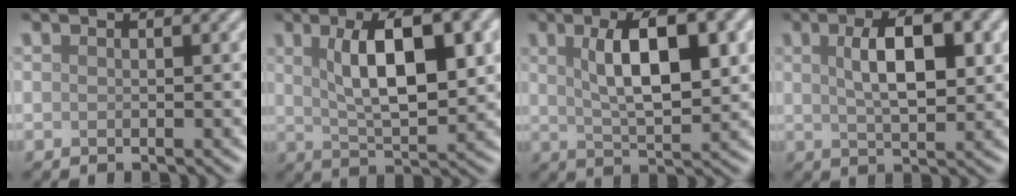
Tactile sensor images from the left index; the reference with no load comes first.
{"total": 9.6, "force": [2.5, 3.6, 8.6], "torque": [-0.132, 0.007, 0.040]}
{"total": 8.7, "force": [2.3, 3.2, 7.8], "torque": [-0.121, 0.008, 0.037]}
{"total": 6.2, "force": [1.5, 2.4, 5.5], "torque": [-0.091, 0.007, 0.025]}